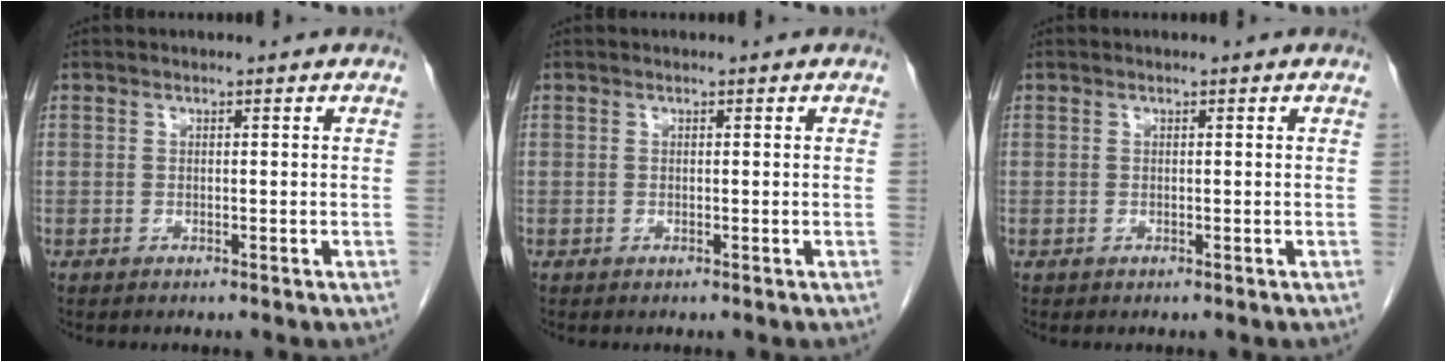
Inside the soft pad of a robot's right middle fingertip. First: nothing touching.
{"total": 0.0}
{"total": 0.0}